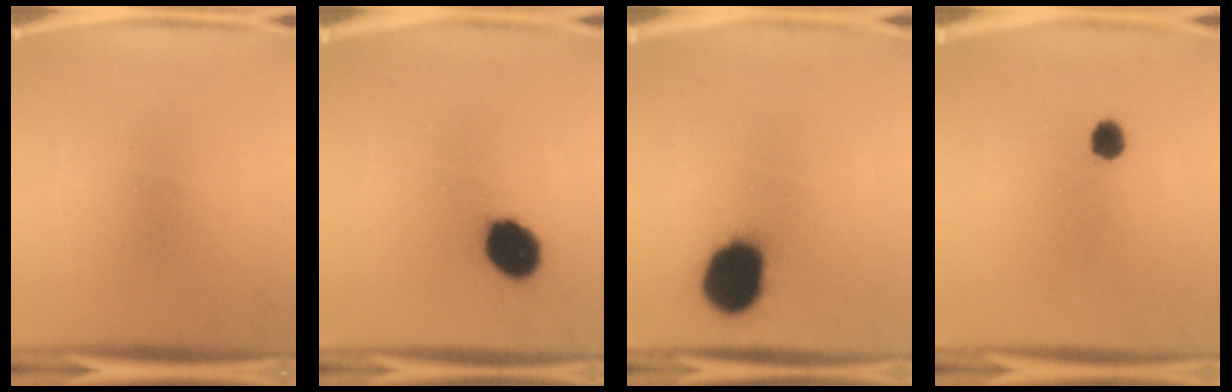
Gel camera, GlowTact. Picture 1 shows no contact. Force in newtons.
{"total": 11.1}
{"total": 17.1}
{"total": 3.1}